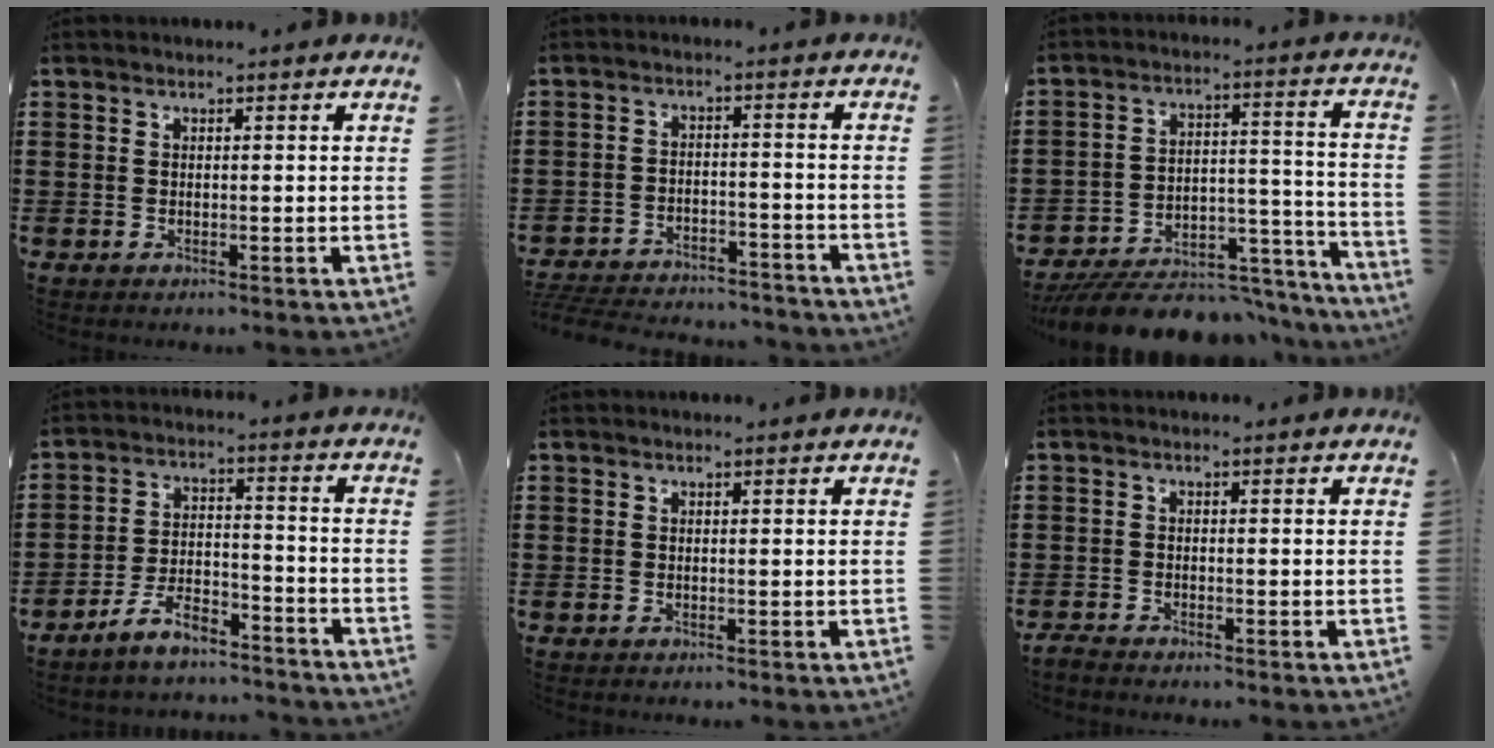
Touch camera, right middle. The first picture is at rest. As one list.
[{"total": 4.8, "force": [-4.8, 0.5, 0.6], "torque": [-0.022, 0.003, -0.102]}, {"total": 8.8, "force": [-8.0, 2.5, 2.6], "torque": [-0.031, 0.027, -0.149]}, {"total": 6.8, "force": [-6.1, 1.5, 2.6], "torque": [-0.053, 0.006, -0.121]}, {"total": 0.0}, {"total": 1.2, "force": [-1.2, 0.2, 0.1], "torque": [-0.007, 0.001, -0.025]}]